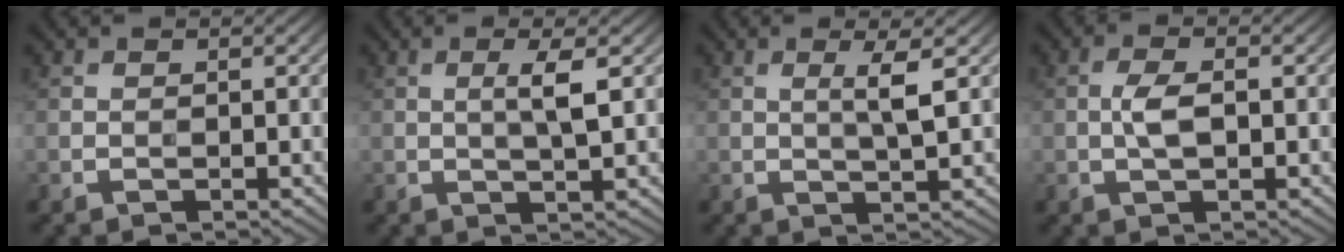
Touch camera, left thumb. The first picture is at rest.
{"total": 3.2, "force": [0.7, 0.3, 3.1], "torque": [-0.060, 0.002, 0.012]}
{"total": 3.2, "force": [0.8, 0.2, 3.1], "torque": [-0.061, 0.002, 0.016]}
{"total": 3.2, "force": [-0.2, 1.3, 3.0], "torque": [-0.067, 0.005, -0.005]}